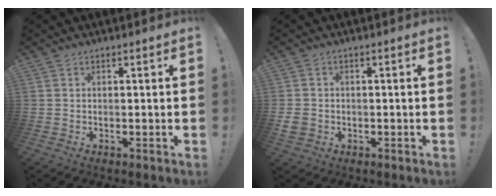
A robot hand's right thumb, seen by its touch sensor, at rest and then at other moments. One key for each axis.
{"total": 3.7, "fx": -0.6, "fy": 3.2, "fz": 1.8, "tx": -0.042, "ty": 0.001, "tz": -0.010}